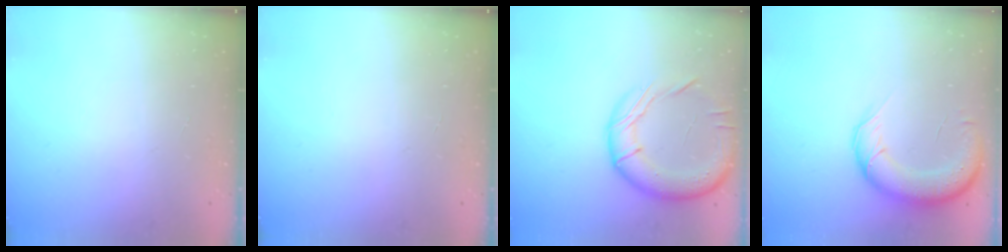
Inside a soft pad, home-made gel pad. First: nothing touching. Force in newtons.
{"total": 0.0}
{"total": 17.5, "press": 17.3, "slide": 2.1}
{"total": 14.9, "press": 14.5, "slide": 3.5}